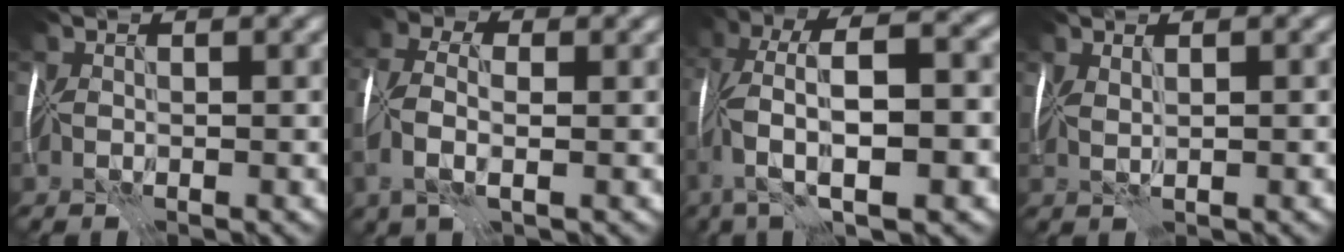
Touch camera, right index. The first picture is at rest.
{"total": 4.7, "force": [-0.8, 2.4, 4.0], "torque": [-0.104, 0.006, -0.023]}
{"total": 9.7, "force": [-1.1, 3.3, 9.1], "torque": [-0.165, 0.021, -0.019]}
{"total": 0.8, "force": [0.4, -0.6, 0.1], "torque": [-0.008, 0.001, 0.015]}